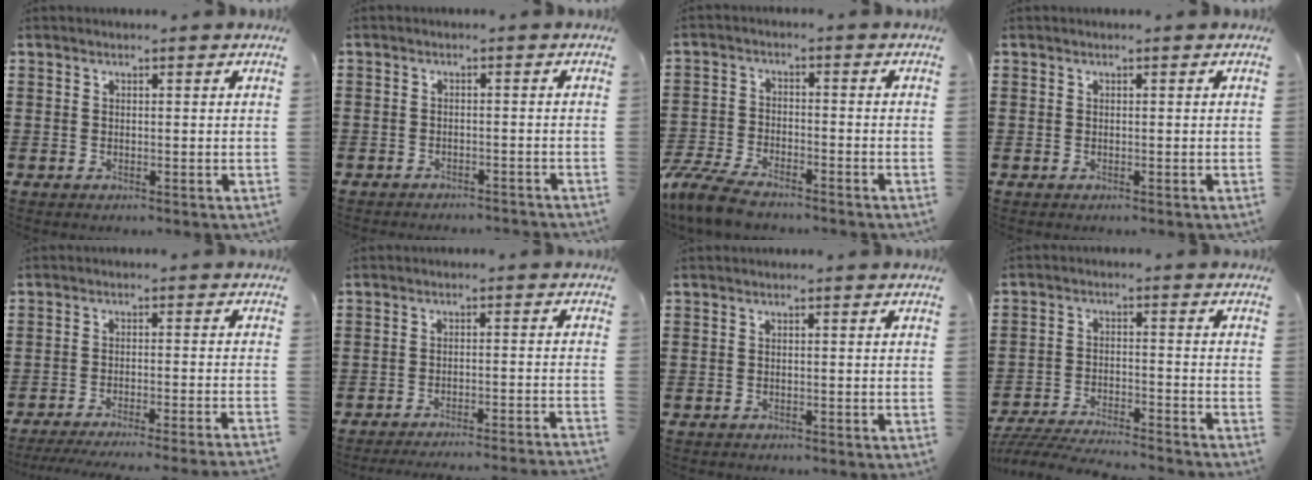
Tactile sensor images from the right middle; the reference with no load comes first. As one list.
[{"total": 2.1, "force": [-2.0, 0.4, -0.3], "torque": [0.000, 0.003, -0.047]}, {"total": 6.3, "force": [-5.5, 1.5, 2.7], "torque": [-0.074, 0.000, -0.111]}, {"total": 0.0}, {"total": 3.8, "force": [-3.5, -0.5, 1.3], "torque": [-0.023, -0.007, -0.071]}, {"total": 3.5, "force": [-3.3, -0.4, 0.8], "torque": [-0.015, -0.002, -0.070]}, {"total": 0.6, "force": [-0.6, 0.1, -0.1], "torque": [0.000, 0.001, -0.013]}, {"total": 5.6, "force": [-5.5, 0.1, 1.2], "torque": [-0.029, -0.002, -0.112]}]